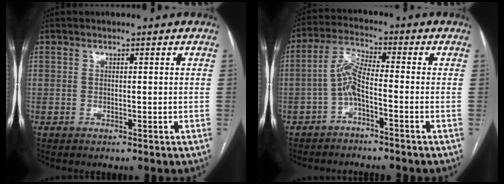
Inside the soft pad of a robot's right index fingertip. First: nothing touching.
{"total": 5.1, "force": [-2.1, 0.6, 4.7], "torque": [-0.098, 0.018, -0.043]}